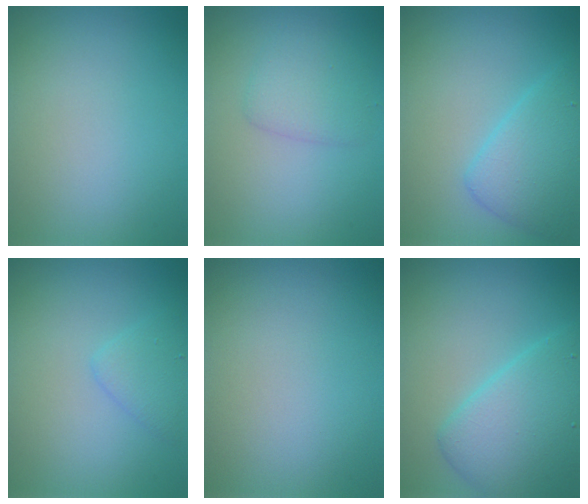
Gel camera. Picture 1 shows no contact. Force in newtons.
{"total": 2.3, "press": 2.3, "slide": 0.1}
{"total": 4.0, "press": 4.0, "slide": 0.2}
{"total": 1.9, "press": 1.9, "slide": 0.0}
{"total": 0.0}
{"total": 6.0, "press": 6.0, "slide": 0.2}